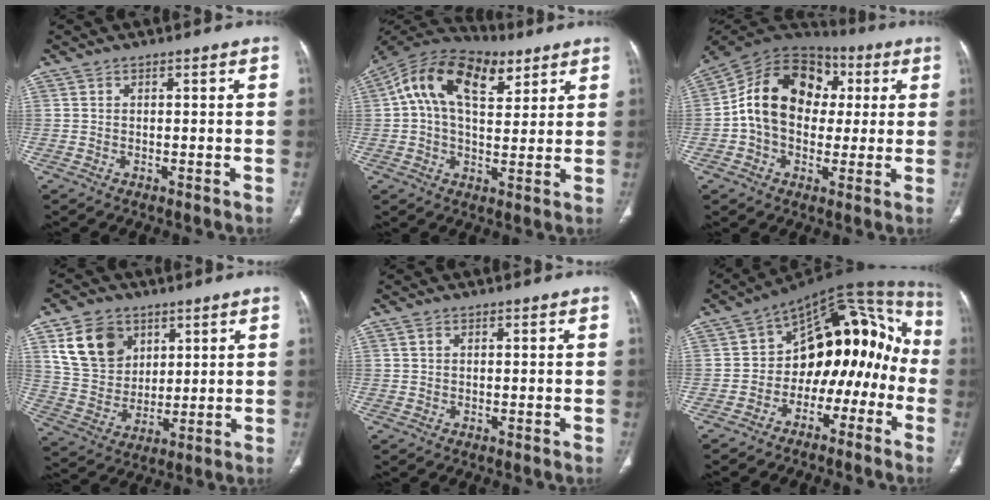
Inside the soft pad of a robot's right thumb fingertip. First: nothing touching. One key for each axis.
{"total": 17.4, "fx": 6.5, "fy": 9.9, "fz": 12.7, "tx": -0.209, "ty": 0.014, "tz": 0.102}
{"total": 17.7, "fx": 1.6, "fy": 13.3, "fz": 11.5, "tx": -0.172, "ty": 0.038, "tz": 0.017}
{"total": 13.2, "fx": 6.0, "fy": 10.0, "fz": 6.1, "tx": -0.086, "ty": -0.018, "tz": 0.125}
{"total": 0.9, "fx": 0.4, "fy": 0.6, "fz": 0.5, "tx": -0.012, "ty": 0.003, "tz": 0.008}
{"total": 18.1, "fx": -4.5, "fy": 11.9, "fz": 12.9, "tx": -0.120, "ty": 0.097, "tz": -0.072}